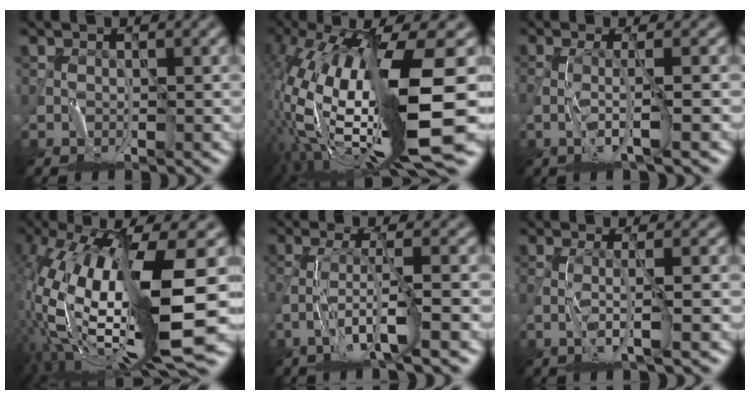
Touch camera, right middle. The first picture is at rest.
{"total": 16.9, "force": [-1.9, 3.8, 16.4], "torque": [-0.314, -0.030, -0.020]}
{"total": 2.3, "force": [-0.7, -0.1, 2.2], "torque": [-0.043, 0.003, -0.018]}
{"total": 16.2, "force": [-0.3, 4.1, 15.7], "torque": [-0.300, -0.023, 0.018]}
{"total": 4.6, "force": [-2.4, 0.2, 4.0], "torque": [-0.081, -0.001, -0.051]}
{"total": 1.9, "force": [-0.4, -0.1, 1.9], "torque": [-0.036, -0.001, -0.013]}